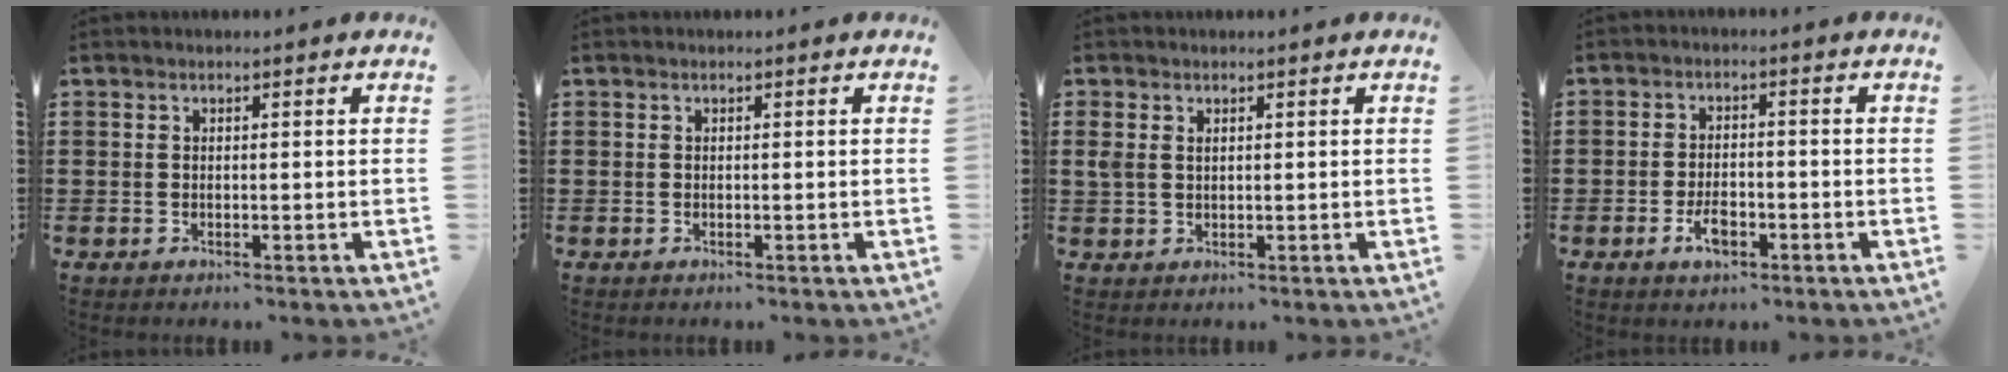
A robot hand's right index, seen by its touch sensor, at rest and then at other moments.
{"total": 0.0}
{"total": 1.5, "force": [0.6, 1.0, 0.9], "torque": [-0.021, 0.005, 0.011]}
{"total": 3.9, "force": [-1.9, 1.8, 2.8], "torque": [-0.063, -0.004, -0.037]}